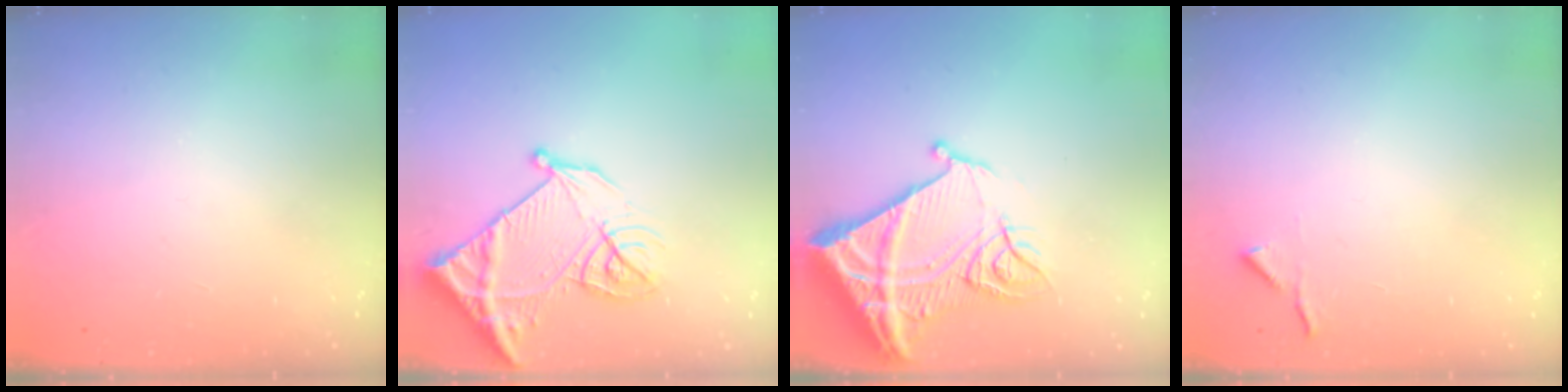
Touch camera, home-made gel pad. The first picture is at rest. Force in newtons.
{"total": 17.4, "press": 17.3, "slide": 1.8}
{"total": 18.9, "press": 18.7, "slide": 2.3}
{"total": 4.2, "press": 4.1, "slide": 0.6}